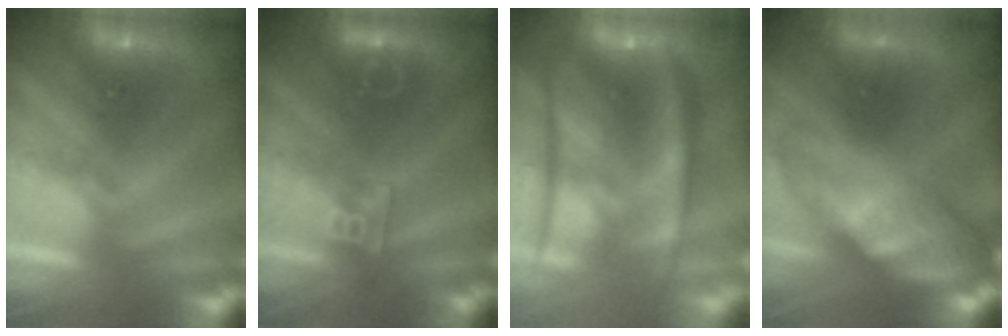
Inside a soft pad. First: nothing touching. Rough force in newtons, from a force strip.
{"total": 2.5}
{"total": 7.3}
{"total": 9.1}